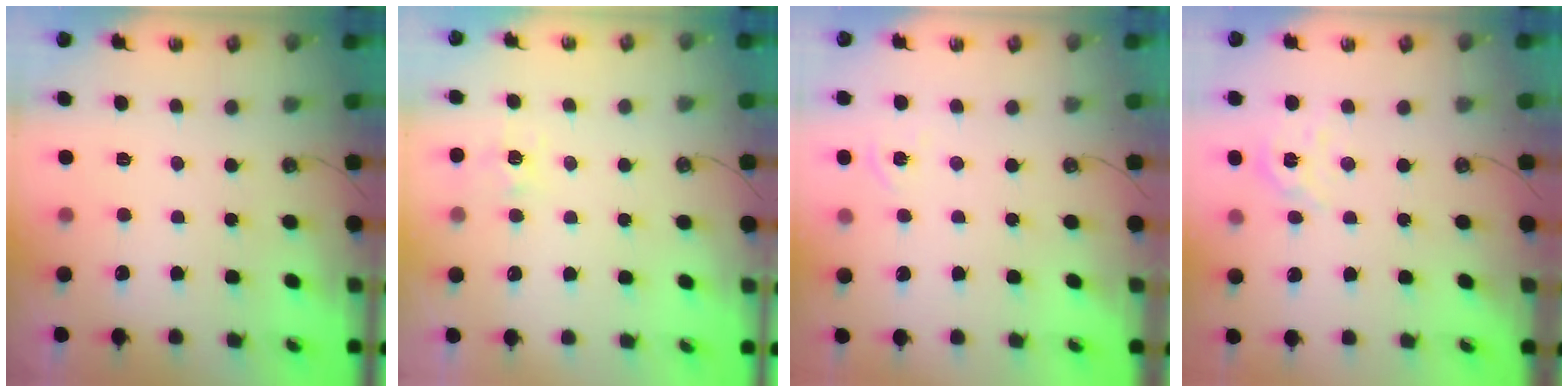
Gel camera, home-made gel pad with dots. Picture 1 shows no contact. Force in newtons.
{"total": 6.4, "press": 6.3, "slide": 0.8}
{"total": 3.8, "press": 3.8, "slide": 0.5}
{"total": 6.3, "press": 6.3, "slide": 0.4}